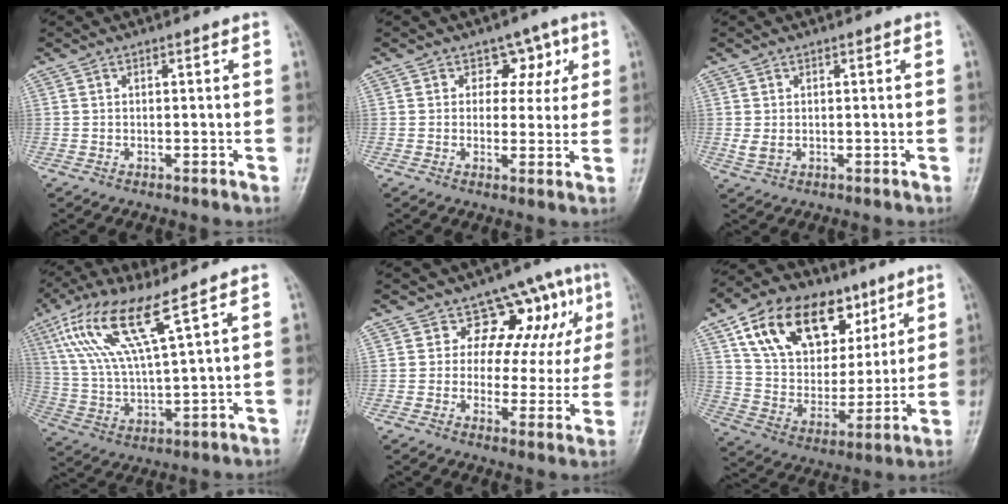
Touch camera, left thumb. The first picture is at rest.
{"total": 5.3, "force": [2.3, 4.1, 2.3], "torque": [0.012, -0.005, 0.027]}
{"total": 1.9, "force": [0.2, 1.2, 1.4], "torque": [-0.030, -0.003, 0.009]}
{"total": 14.0, "force": [7.7, 2.4, 11.5], "torque": [-0.248, -0.022, 0.158]}
{"total": 10.6, "force": [5.0, 8.0, 4.7], "torque": [0.003, -0.008, 0.062]}
{"total": 23.2, "force": [11.5, 14.7, 13.7], "torque": [-0.196, -0.019, 0.198]}